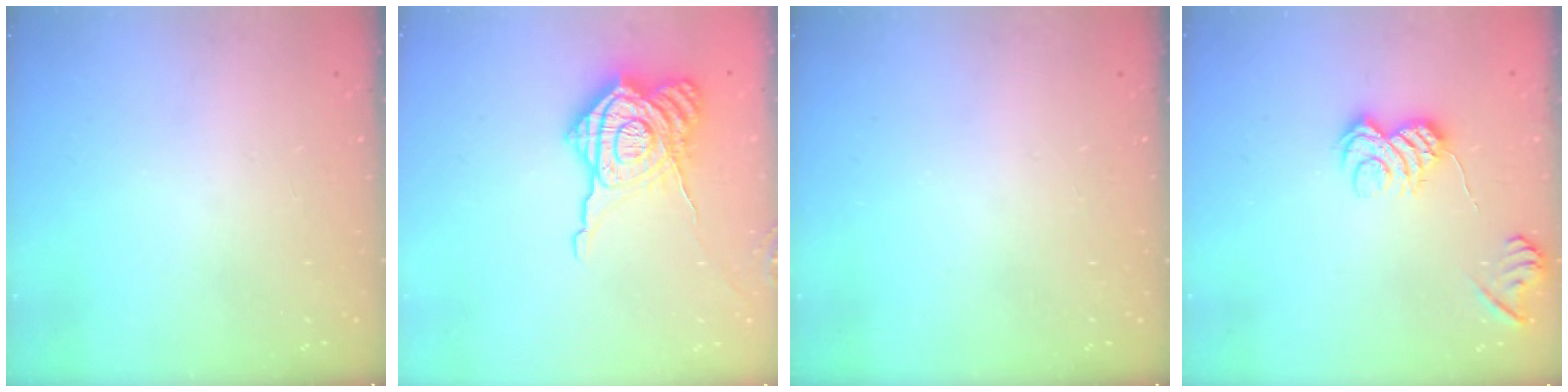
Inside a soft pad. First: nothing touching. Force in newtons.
{"total": 17.6, "press": 17.5, "slide": 1.3}
{"total": 0.0}
{"total": 8.4, "press": 8.3, "slide": 1.2}